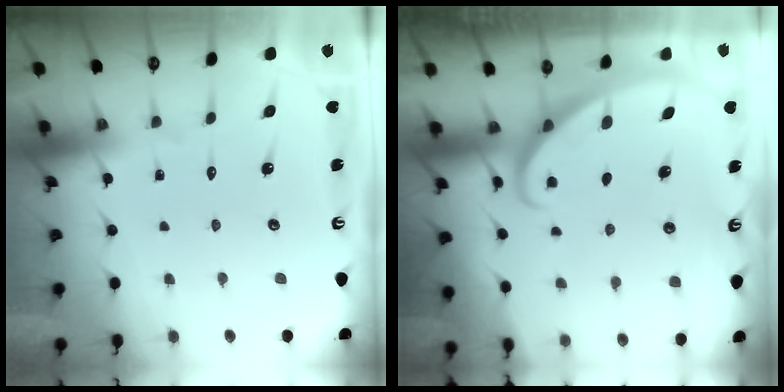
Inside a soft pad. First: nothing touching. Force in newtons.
{"total": 2.6, "press": 2.6, "slide": 0.1}